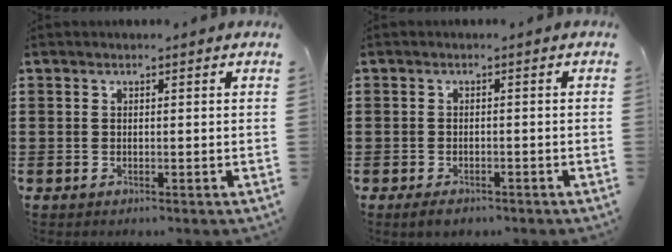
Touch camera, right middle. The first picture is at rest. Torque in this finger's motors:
{"motor_torque": [1.62, 0.13, 0.48, 0.15]}